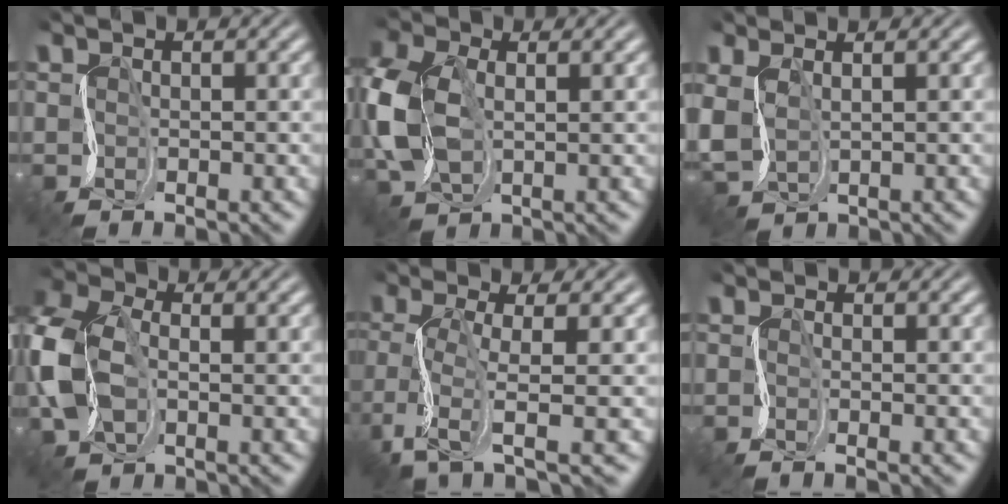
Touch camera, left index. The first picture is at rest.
{"total": 6.1, "force": [1.0, 4.0, 4.5], "torque": [-0.136, 0.004, 0.018]}
{"total": 2.2, "force": [1.0, 1.5, 1.3], "torque": [-0.040, 0.005, 0.027]}
{"total": 7.4, "force": [0.5, 5.0, 5.4], "torque": [-0.154, 0.006, -0.001]}
{"total": 3.2, "force": [-0.8, 0.5, 3.1], "torque": [-0.081, -0.006, -0.023]}
{"total": 1.4, "force": [-0.3, 0.5, 1.2], "torque": [-0.009, -0.007, -0.007]}